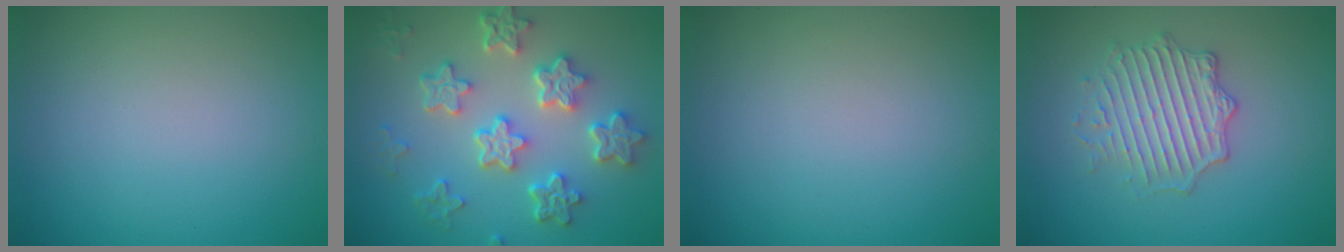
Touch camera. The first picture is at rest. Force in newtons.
{"total": 6.5, "press": 5.1, "slide": 4.1}
{"total": 0.0}
{"total": 3.7, "press": 3.4, "slide": 1.6}